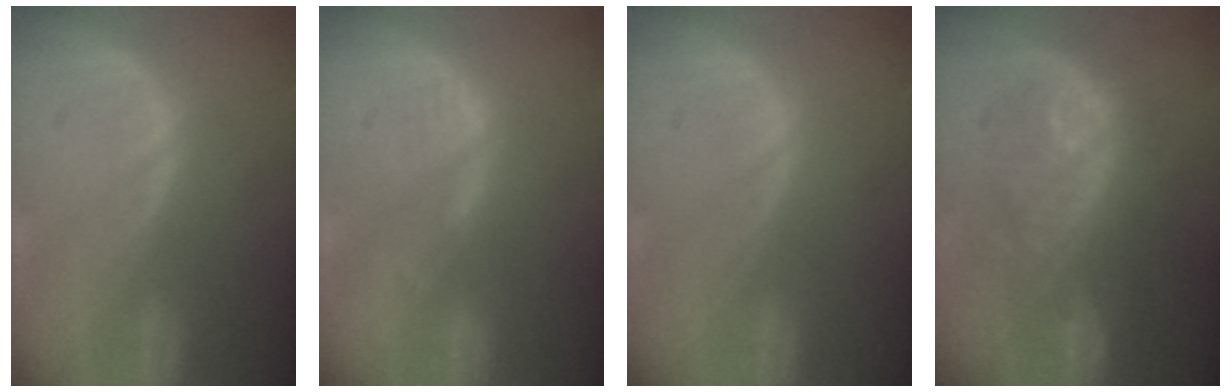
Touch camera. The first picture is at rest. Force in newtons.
{"total": 1.6, "press": 1.6, "slide": 0.2}
{"total": 0.0}
{"total": 9.7, "press": 9.7, "slide": 0.7}